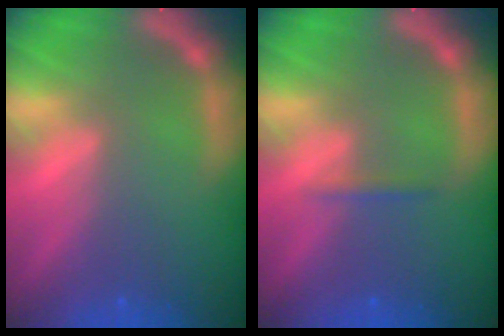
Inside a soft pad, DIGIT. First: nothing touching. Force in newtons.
{"total": 0.9}